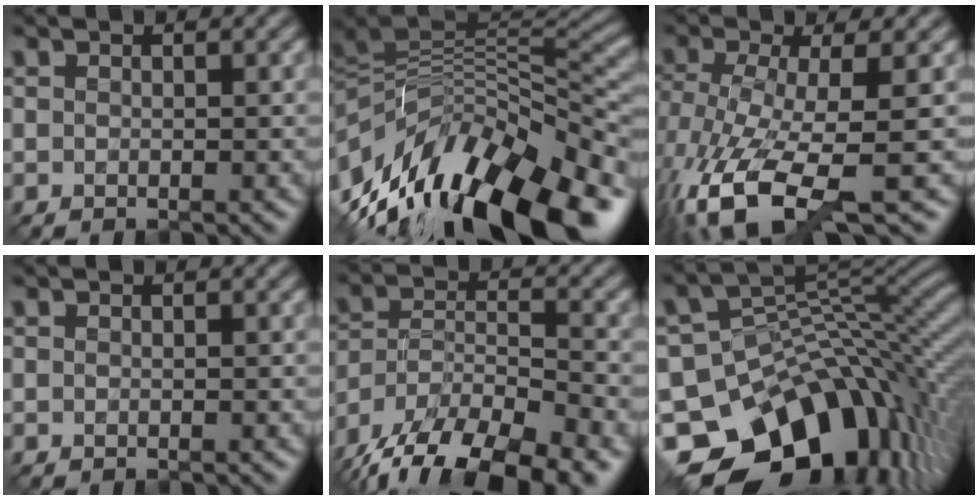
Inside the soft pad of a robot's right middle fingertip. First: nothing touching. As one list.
[{"total": 15.7, "force": [-6.3, 7.1, 12.5], "torque": [-0.230, -0.007, -0.096]}, {"total": 8.6, "force": [-3.5, 2.6, 7.4], "torque": [-0.161, -0.016, -0.067]}, {"total": 0.0}, {"total": 15.5, "force": [-12.5, 5.5, 7.3], "torque": [-0.136, -0.030, -0.189]}, {"total": 15.4, "force": [-6.8, 10.0, 9.4], "torque": [-0.157, -0.014, -0.111]}]